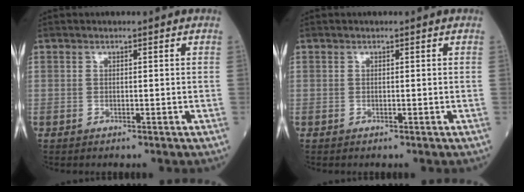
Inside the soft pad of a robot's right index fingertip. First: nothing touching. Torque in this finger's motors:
{"motor_torque": [-0.03, -0.04, 0.00, -0.01]}